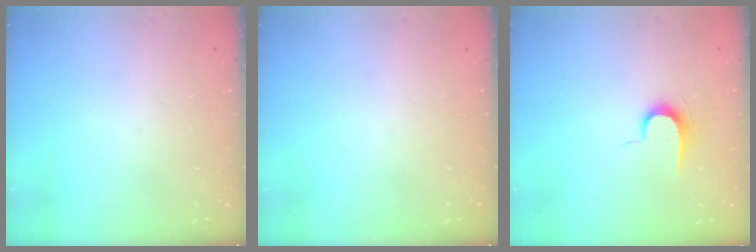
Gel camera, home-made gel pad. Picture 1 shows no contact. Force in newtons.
{"total": 0.0}
{"total": 6.4, "press": 6.3, "slide": 0.7}